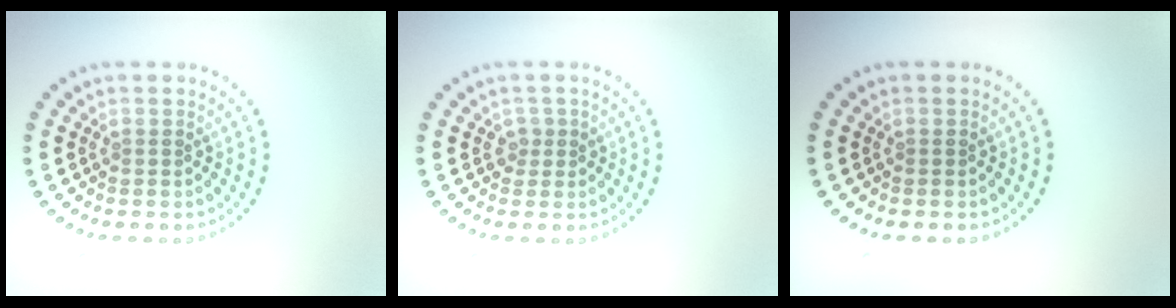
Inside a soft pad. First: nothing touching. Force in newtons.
{"total": 1.0, "press": 0.8, "slide": 0.6}
{"total": 0.0}